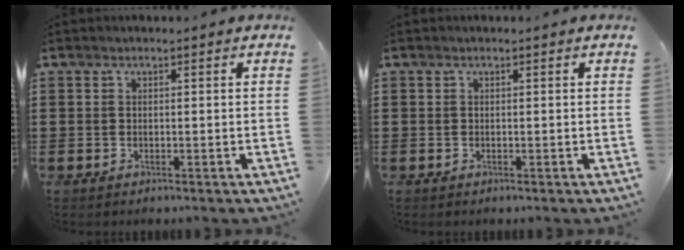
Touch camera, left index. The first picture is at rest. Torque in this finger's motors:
{"motor_torque": [-0.01, 0.00, 0.00, 0.00]}